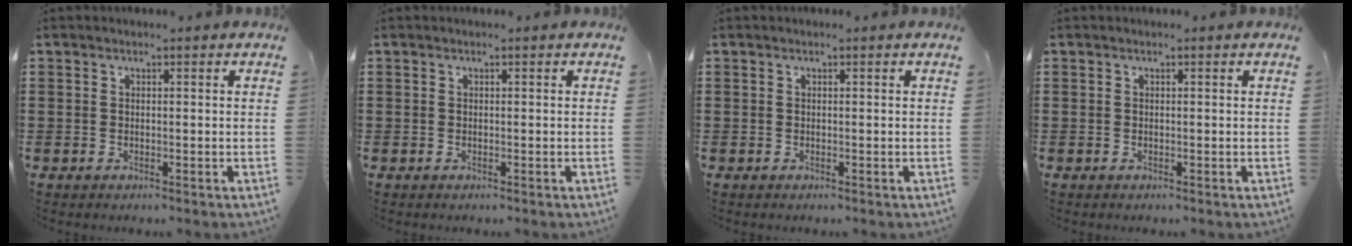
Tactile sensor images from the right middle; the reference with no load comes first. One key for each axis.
{"total": 0.0}
{"total": 0.0}
{"total": 0.0}